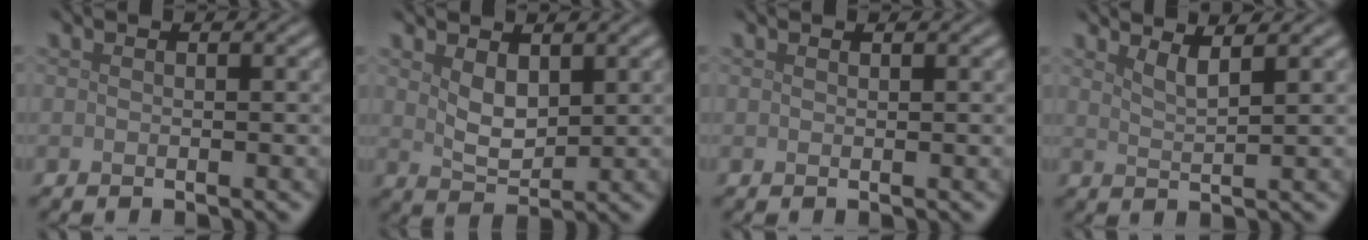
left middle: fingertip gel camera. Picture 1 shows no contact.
{"total": 2.8, "force": [1.3, 1.5, 2.0], "torque": [-0.043, -0.005, 0.031]}
{"total": 0.0}
{"total": 2.2, "force": [1.6, 0.5, 1.4], "torque": [-0.015, -0.001, 0.026]}